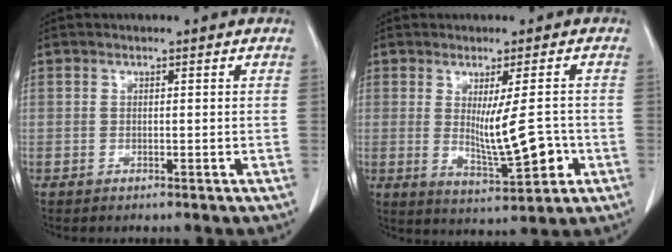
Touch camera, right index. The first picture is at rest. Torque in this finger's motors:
{"motor_torque": [0.58, 0.40, 0.23, 0.08]}